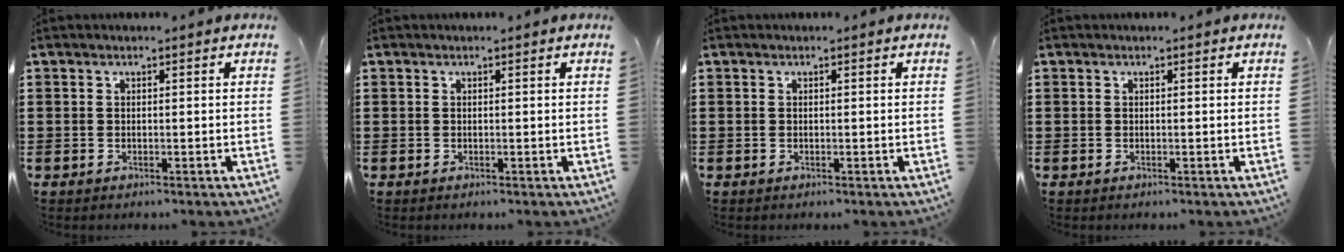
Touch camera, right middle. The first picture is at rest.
{"total": 0.0}
{"total": 0.0}
{"total": 0.0}